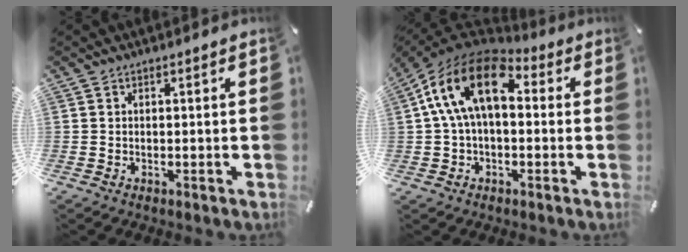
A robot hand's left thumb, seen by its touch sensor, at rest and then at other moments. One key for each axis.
{"total": 15.8, "fx": 3.0, "fy": 9.5, "fz": 12.2, "tx": -0.249, "ty": 0.001, "tz": 0.050}